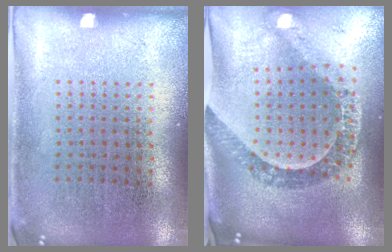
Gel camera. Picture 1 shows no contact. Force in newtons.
{"total": 1.8, "press": 1.6, "slide": 0.8}